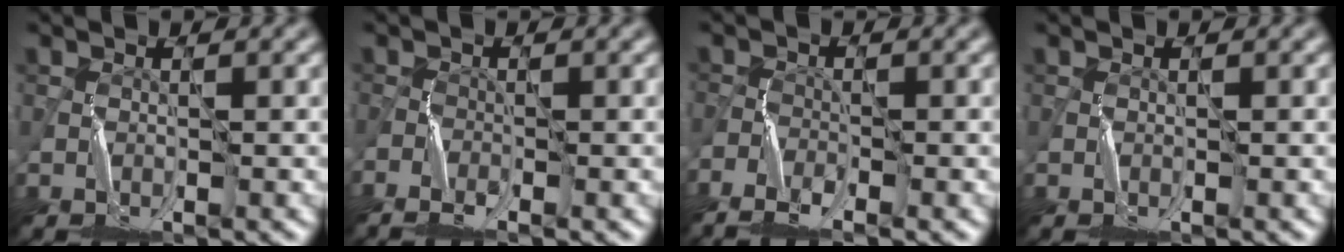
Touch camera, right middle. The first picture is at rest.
{"total": 1.6, "force": [-1.5, 0.2, 0.5], "torque": [-0.015, -0.007, -0.036]}
{"total": 2.9, "force": [-2.5, 0.7, 1.3], "torque": [-0.026, -0.013, -0.055]}
{"total": 0.0}